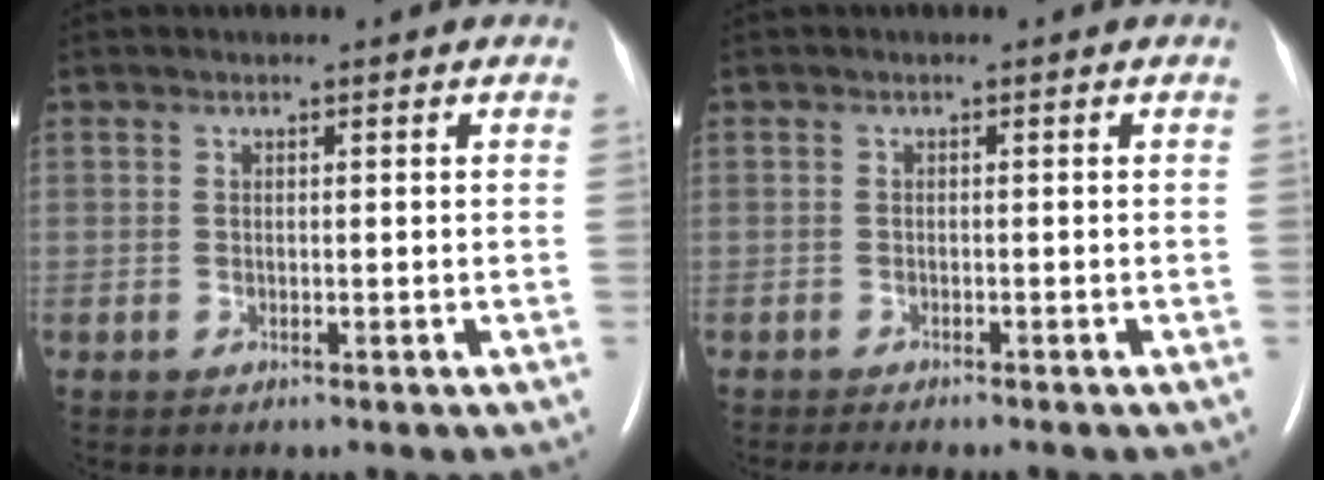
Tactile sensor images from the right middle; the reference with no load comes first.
{"total": 3.1, "force": [-2.8, 0.3, 1.4], "torque": [-0.022, -0.007, -0.038]}